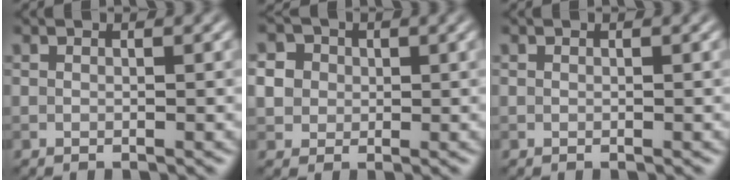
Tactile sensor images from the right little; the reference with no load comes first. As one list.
[{"total": 5.5, "force": [1.2, 5.0, 2.1], "torque": [-0.044, 0.027, 0.014]}, {"total": 0.0}]